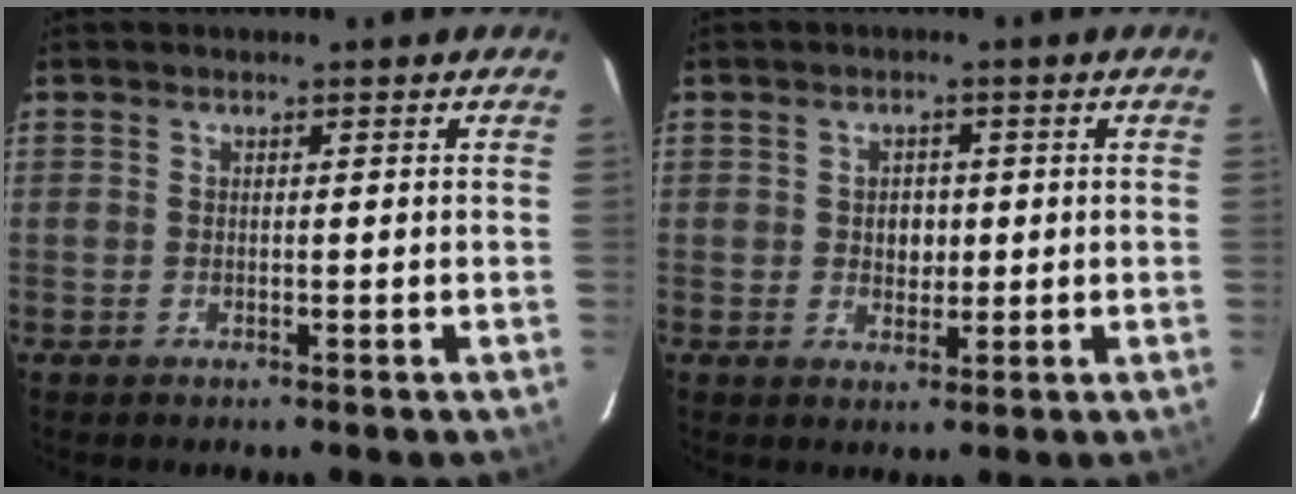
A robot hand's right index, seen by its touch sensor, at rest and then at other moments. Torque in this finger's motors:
{"motor_torque": [0.21, 0.07, 0.06, 0.00]}